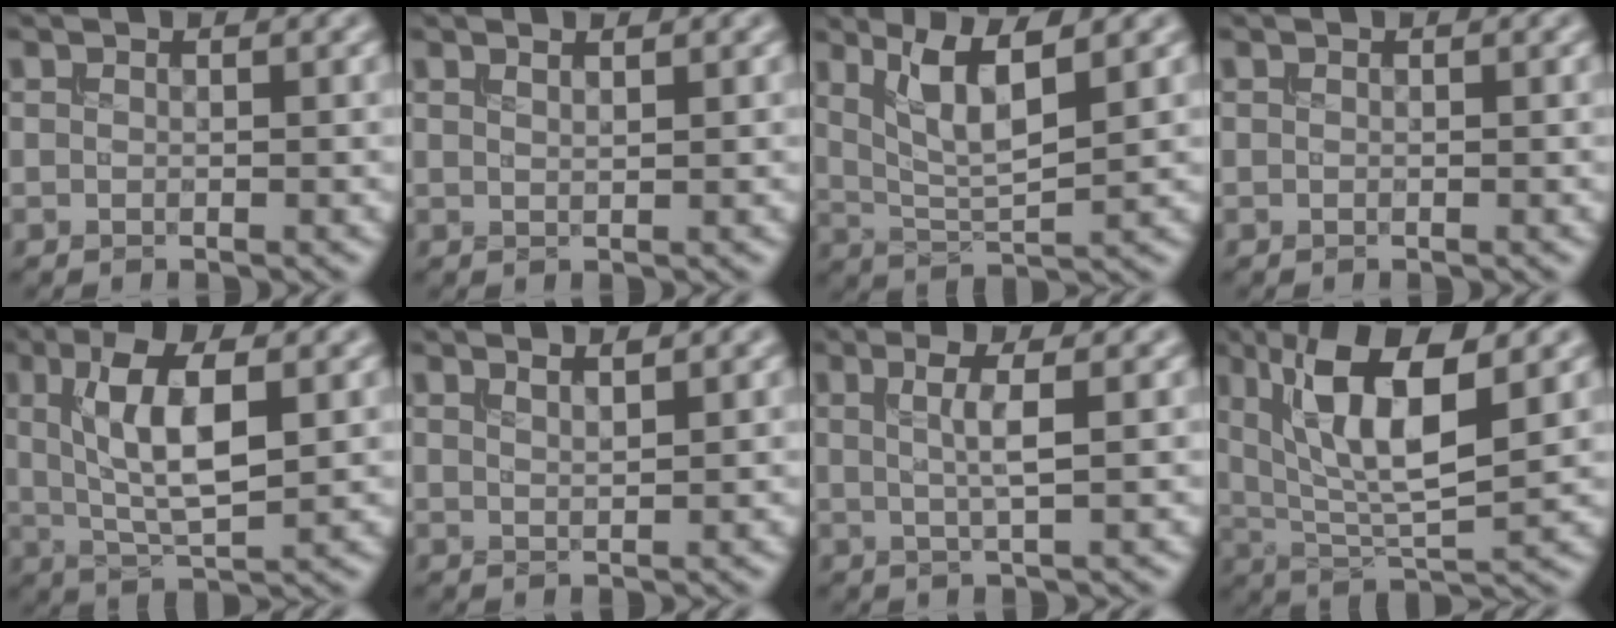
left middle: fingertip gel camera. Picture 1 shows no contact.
{"total": 1.1, "force": [0.7, 0.4, 0.7], "torque": [-0.004, 0.006, 0.002]}
{"total": 5.3, "force": [2.3, 1.4, 4.6], "torque": [-0.087, -0.005, 0.044]}
{"total": 0.0}
{"total": 7.4, "force": [1.4, 2.5, 6.8], "torque": [-0.125, 0.004, 0.025]}
{"total": 1.6, "force": [1.0, 0.5, 1.1], "torque": [-0.007, 0.008, 0.009]}
{"total": 3.1, "force": [0.5, 0.7, 3.0], "torque": [-0.049, 0.003, 0.007]}
{"total": 9.2, "force": [3.0, 3.0, 8.2], "torque": [-0.149, -0.004, 0.054]}